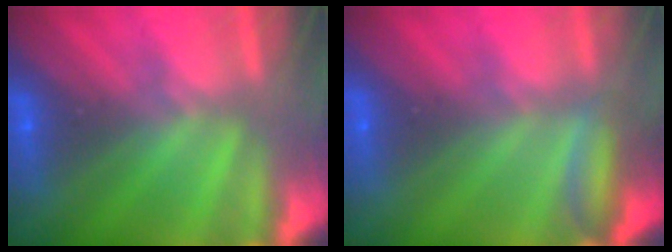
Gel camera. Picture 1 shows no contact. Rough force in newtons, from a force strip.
{"total": 2.6}